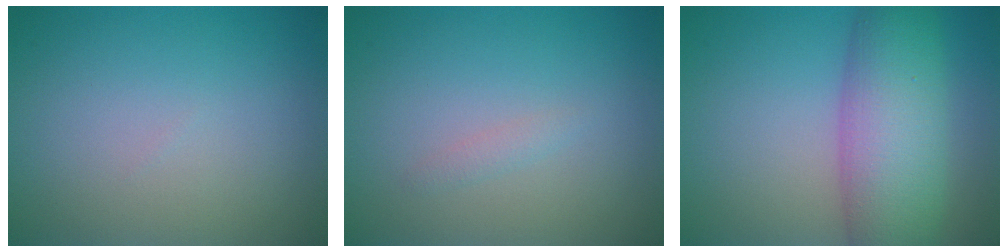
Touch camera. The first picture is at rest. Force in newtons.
{"total": 0.7, "press": 0.7, "slide": 0.0}
{"total": 8.5, "press": 8.5, "slide": 0.2}